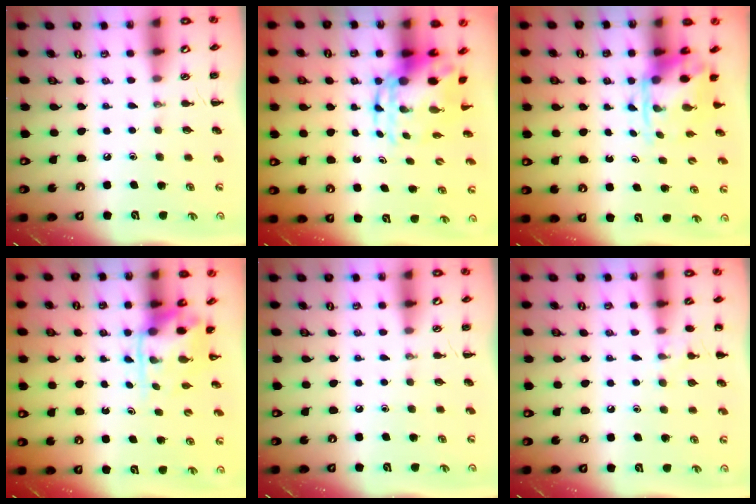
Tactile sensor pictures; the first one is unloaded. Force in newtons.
{"total": 6.5, "press": 6.4, "slide": 1.3}
{"total": 3.8, "press": 3.7, "slide": 0.9}
{"total": 3.5, "press": 3.4, "slide": 0.8}
{"total": 0.0}
{"total": 7.4, "press": 7.0, "slide": 2.1}